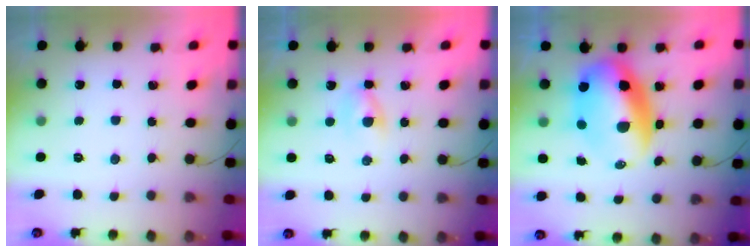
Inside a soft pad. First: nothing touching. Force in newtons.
{"total": 1.4, "press": 1.3, "slide": 0.7}
{"total": 13.3, "press": 12.8, "slide": 3.6}